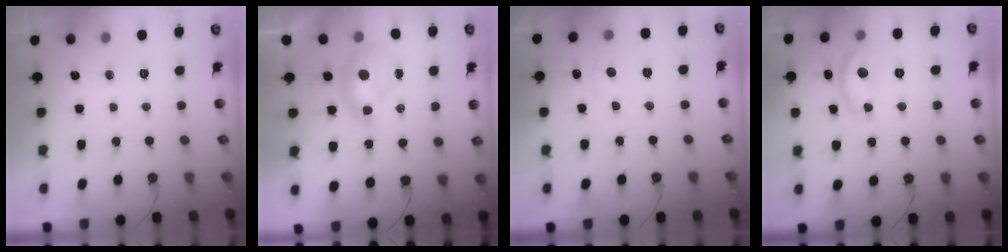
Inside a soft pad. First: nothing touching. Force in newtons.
{"total": 1.5, "press": 1.4, "slide": 0.6}
{"total": 1.1, "press": 0.8, "slide": 0.8}
{"total": 7.9, "press": 7.9, "slide": 0.5}